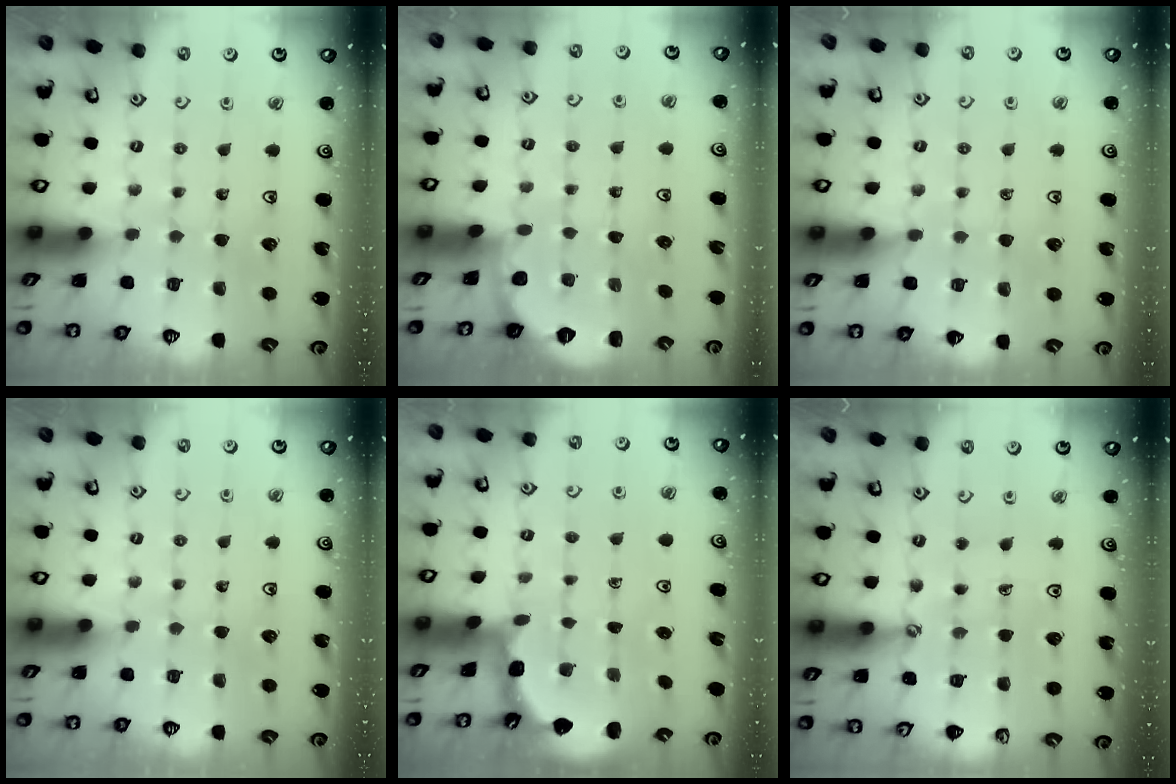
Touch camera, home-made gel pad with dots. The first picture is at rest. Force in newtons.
{"total": 0.0}
{"total": 4.3, "press": 4.3, "slide": 0.6}
{"total": 0.0}
{"total": 1.9, "press": 1.9, "slide": 0.2}
{"total": 2.8, "press": 2.5, "slide": 1.3}